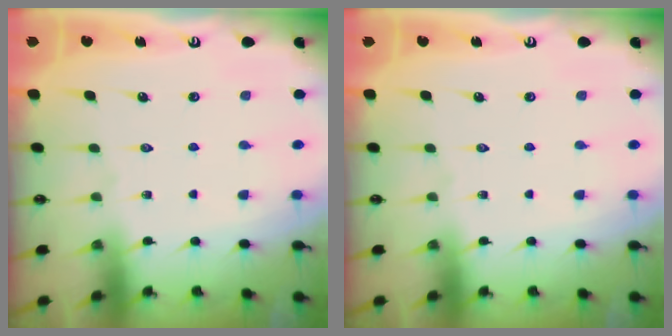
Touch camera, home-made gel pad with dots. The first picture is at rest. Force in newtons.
{"total": 0.0}